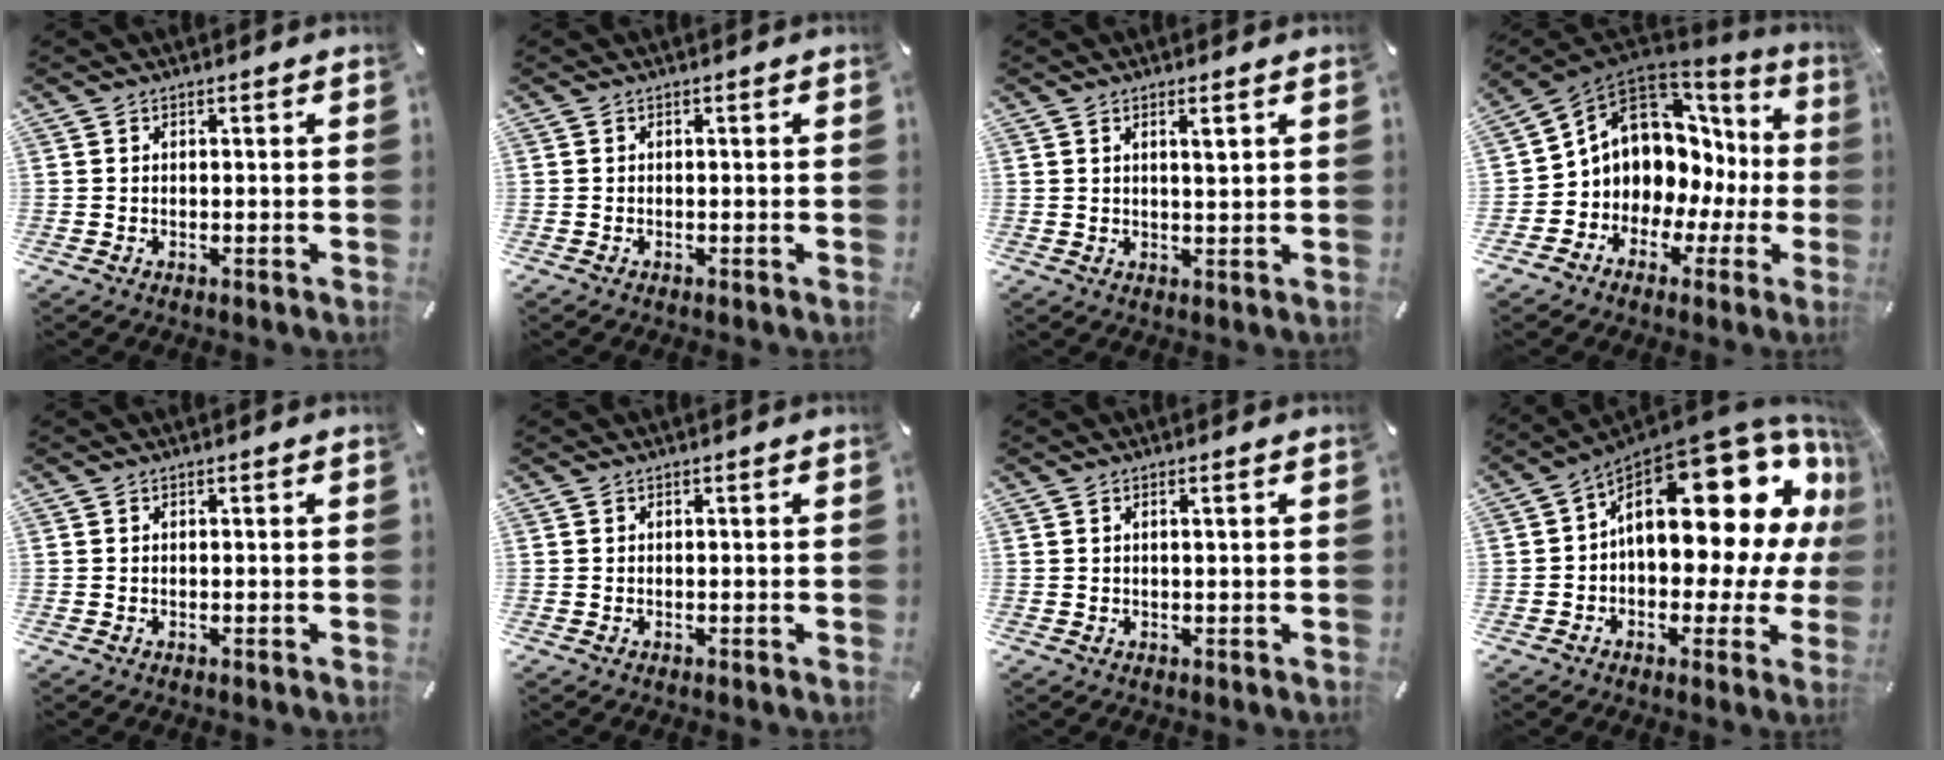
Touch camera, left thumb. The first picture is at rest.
{"total": 0.6, "force": [-0.5, 0.2, 0.4], "torque": [-0.009, -0.001, -0.009]}
{"total": 2.9, "force": [1.1, 0.3, 2.6], "torque": [-0.055, 0.000, 0.017]}
{"total": 10.6, "force": [3.9, 8.8, 4.5], "torque": [-0.081, -0.053, 0.075]}
{"total": 0.0}
{"total": 0.0}
{"total": 1.4, "force": [0.3, 0.1, 1.4], "torque": [-0.026, -0.003, 0.004]}
{"total": 24.3, "force": [7.6, 12.2, 19.6], "torque": [-0.252, -0.072, 0.127]}